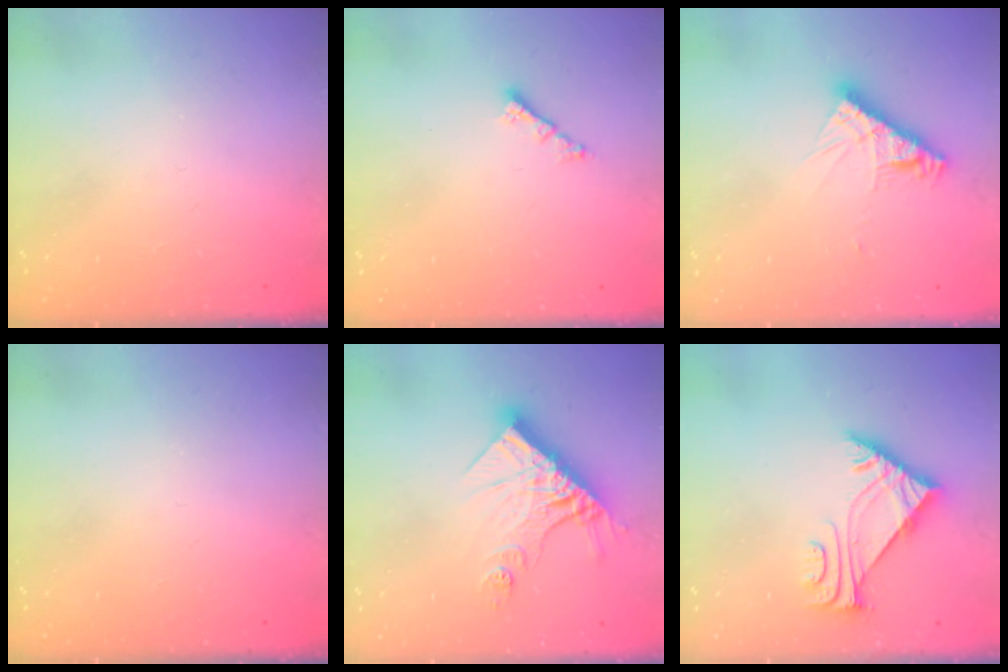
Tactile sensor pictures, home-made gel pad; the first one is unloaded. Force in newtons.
{"total": 2.0, "press": 2.0, "slide": 0.4}
{"total": 9.2, "press": 9.2, "slide": 0.7}
{"total": 0.0}
{"total": 15.9, "press": 15.8, "slide": 1.7}
{"total": 6.2, "press": 6.1, "slide": 1.2}